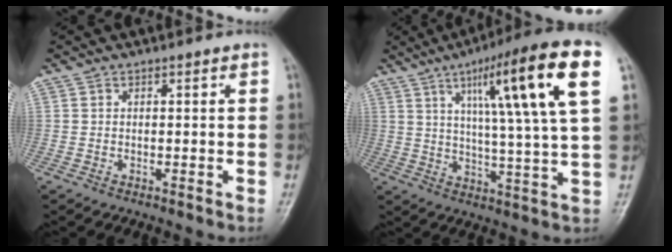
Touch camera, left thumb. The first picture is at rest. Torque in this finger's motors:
{"motor_torque": [2.54, 2.44, 2.24, -0.53, 0.48]}